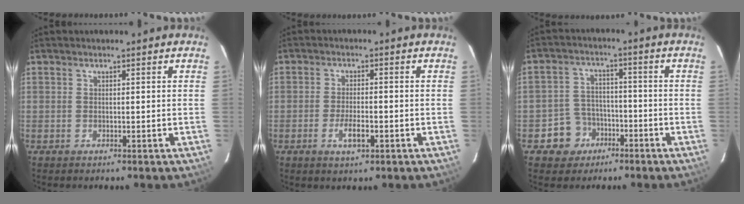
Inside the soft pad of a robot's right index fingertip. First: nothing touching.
{"total": 4.4, "force": [-1.9, 1.4, 3.8], "torque": [-0.077, -0.006, -0.032]}
{"total": 6.9, "force": [-3.8, 5.8, 0.7], "torque": [-0.034, 0.030, -0.052]}